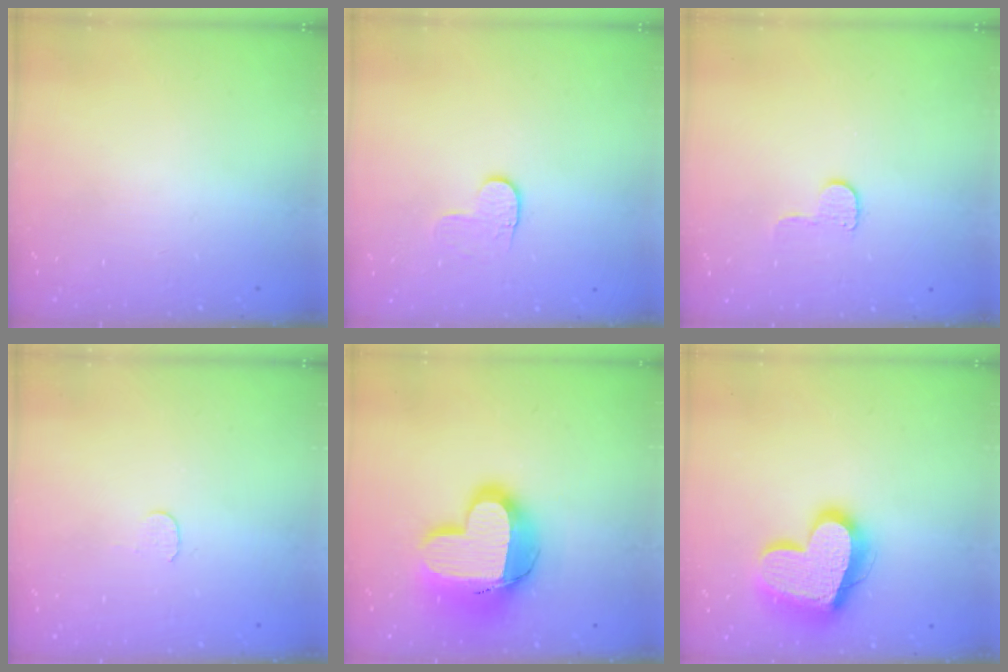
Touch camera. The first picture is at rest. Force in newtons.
{"total": 3.4, "press": 3.4, "slide": 0.3}
{"total": 5.4, "press": 5.4, "slide": 0.5}
{"total": 3.7, "press": 3.7, "slide": 0.3}
{"total": 18.9, "press": 18.9, "slide": 1.6}
{"total": 19.6, "press": 19.6, "slide": 1.5}